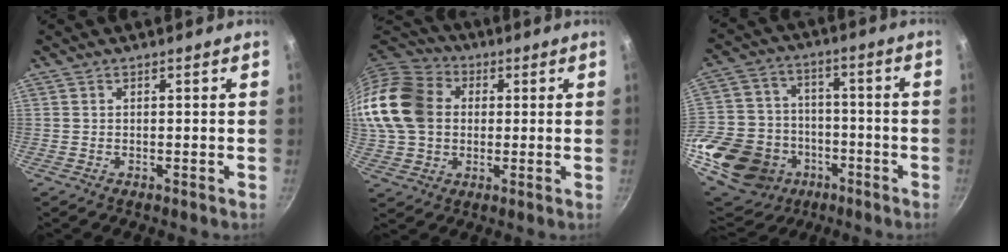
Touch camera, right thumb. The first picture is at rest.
{"total": 18.6, "force": [2.0, 14.8, 11.1], "torque": [-0.213, 0.028, 0.027]}
{"total": 23.8, "force": [-9.4, 19.1, 10.6], "torque": [-0.209, 0.049, -0.144]}